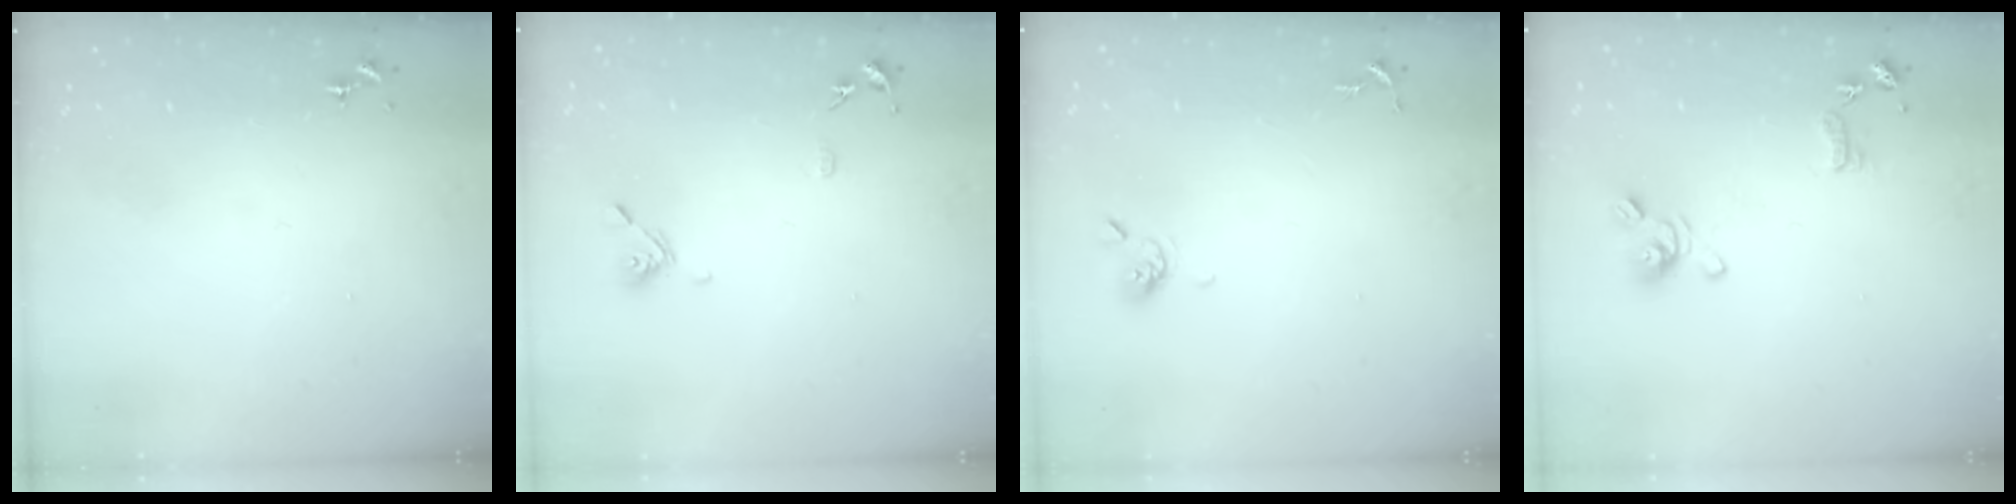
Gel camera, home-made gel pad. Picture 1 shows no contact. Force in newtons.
{"total": 8.6, "press": 8.4, "slide": 1.6}
{"total": 4.7, "press": 4.7, "slide": 0.7}
{"total": 9.8, "press": 9.7, "slide": 1.7}